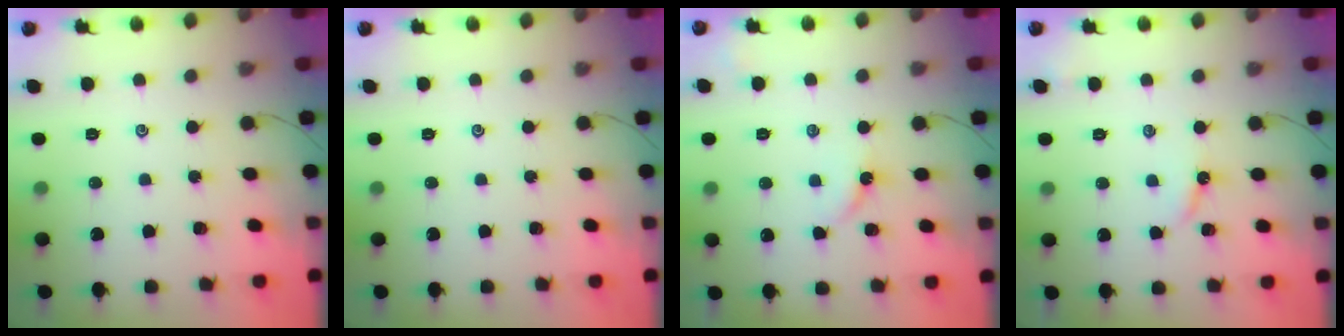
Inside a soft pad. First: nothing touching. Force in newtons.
{"total": 0.0}
{"total": 4.1, "press": 4.0, "slide": 0.7}
{"total": 4.9, "press": 4.9, "slide": 0.6}